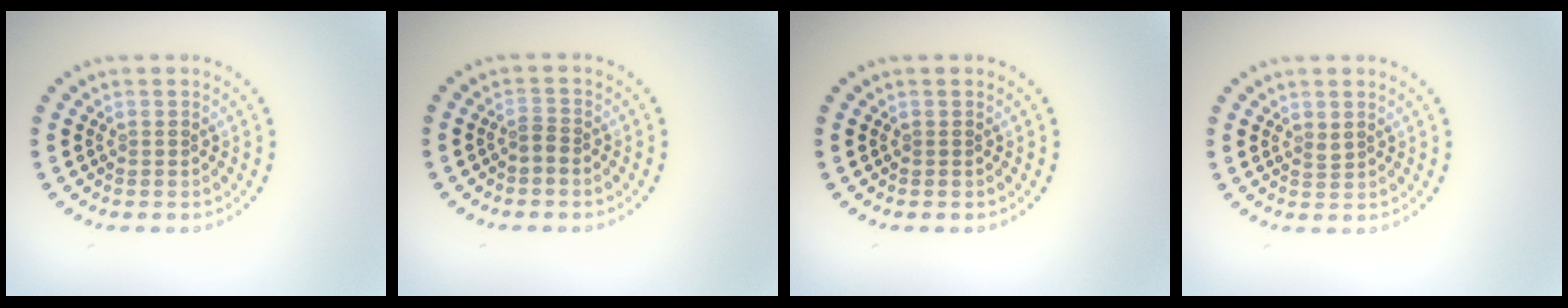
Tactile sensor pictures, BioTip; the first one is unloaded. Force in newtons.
{"total": 1.2, "press": 0.8, "slide": 0.9}
{"total": 0.0}
{"total": 0.6, "press": 0.5, "slide": 0.3}